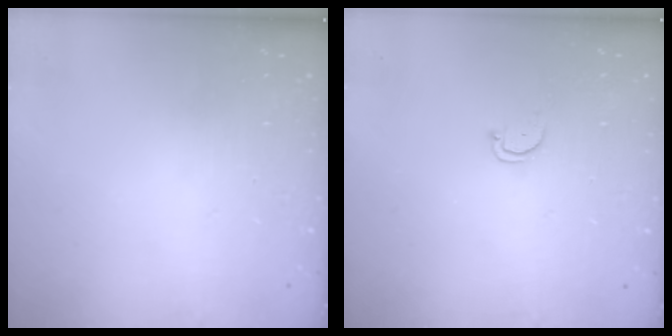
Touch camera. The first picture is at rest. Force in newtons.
{"total": 2.0, "press": 2.0, "slide": 0.2}